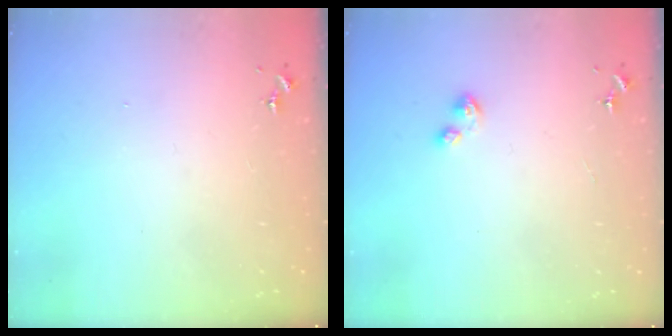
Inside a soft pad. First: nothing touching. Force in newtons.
{"total": 2.2, "press": 2.2, "slide": 0.2}